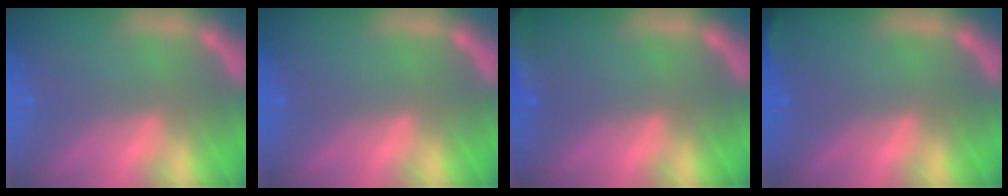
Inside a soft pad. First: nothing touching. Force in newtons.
{"total": 0.0}
{"total": 8.0}
{"total": 1.4}